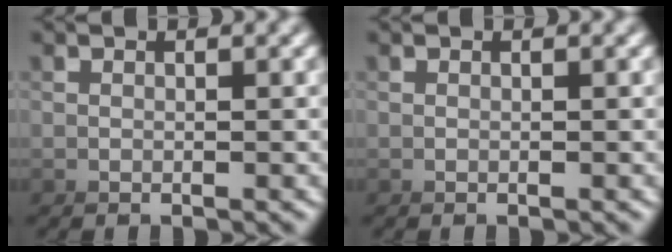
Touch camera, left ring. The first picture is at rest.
{"total": 0.0}